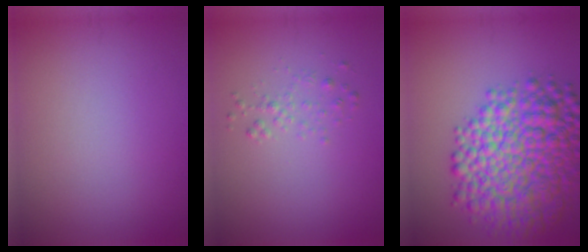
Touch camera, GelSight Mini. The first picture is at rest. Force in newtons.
{"total": 1.0, "press": 1.0, "slide": 0.1}
{"total": 10.5, "press": 10.5, "slide": 0.0}